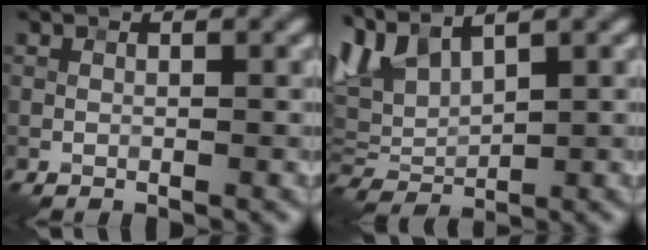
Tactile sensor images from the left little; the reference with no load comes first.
{"total": 4.3, "force": [2.7, 1.9, 2.7], "torque": [-0.069, -0.001, 0.057]}